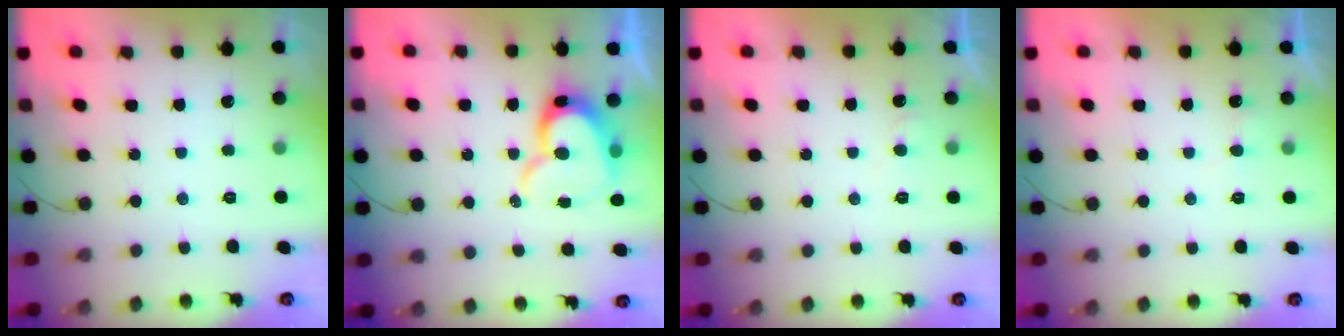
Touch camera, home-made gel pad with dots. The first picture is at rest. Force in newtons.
{"total": 13.2, "press": 13.2, "slide": 1.1}
{"total": 3.3, "press": 3.3, "slide": 0.4}
{"total": 4.0, "press": 4.0, "slide": 0.3}